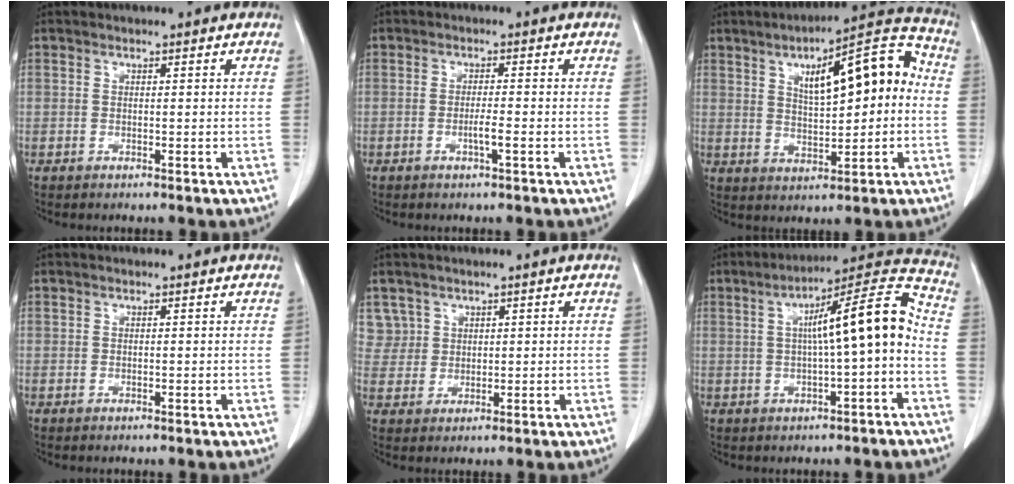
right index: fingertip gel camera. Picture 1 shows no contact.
{"total": 2.1, "force": [-0.8, -0.1, 1.9], "torque": [-0.034, -0.001, -0.014]}
{"total": 13.7, "force": [2.4, 4.1, 12.9], "torque": [-0.183, 0.040, 0.037]}
{"total": 0.0}
{"total": 4.0, "force": [2.2, 3.3, -0.6], "torque": [0.029, 0.006, 0.044]}
{"total": 12.3, "force": [-0.2, 1.0, 12.2], "torque": [-0.177, 0.037, -0.004]}